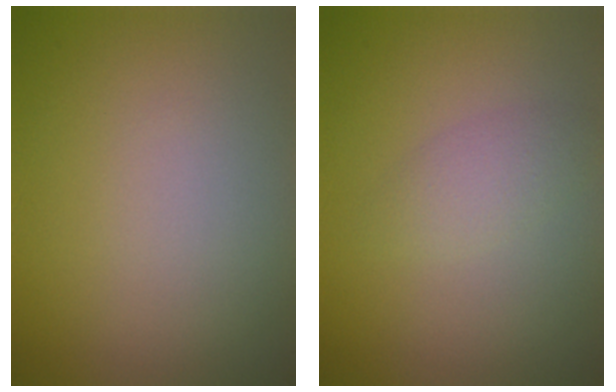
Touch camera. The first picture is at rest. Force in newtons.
{"total": 1.7, "press": 1.7, "slide": 0.1}